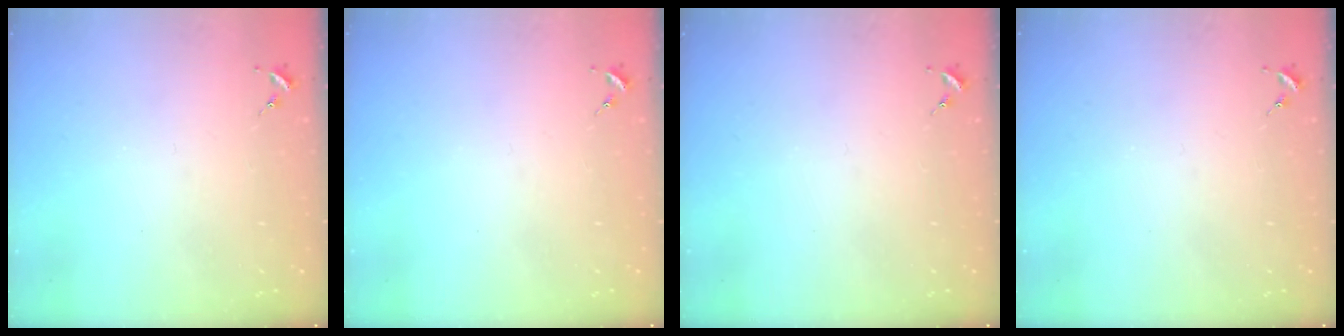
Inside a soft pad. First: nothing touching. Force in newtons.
{"total": 0.0}
{"total": 0.0}
{"total": 0.0}